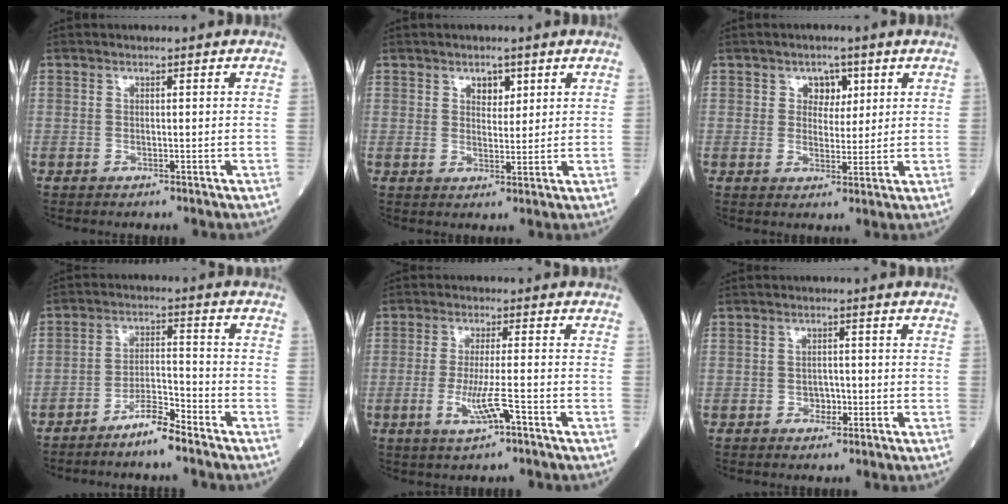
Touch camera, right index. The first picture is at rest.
{"total": 2.7, "force": [1.5, 1.6, 1.5], "torque": [-0.019, -0.002, 0.024]}
{"total": 3.4, "force": [1.5, 2.5, 1.7], "torque": [-0.016, 0.004, 0.021]}
{"total": 5.5, "force": [-4.5, 0.5, 3.2], "torque": [-0.059, -0.003, -0.087]}
{"total": 5.5, "force": [-2.4, 0.1, 5.0], "torque": [-0.100, -0.011, -0.044]}
{"total": 2.0, "force": [-0.9, 1.4, 1.2], "torque": [-0.014, 0.006, -0.010]}